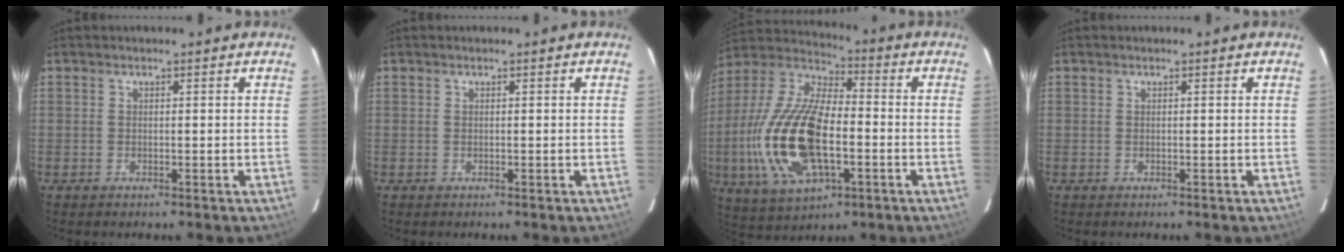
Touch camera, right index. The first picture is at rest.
{"total": 0.0}
{"total": 21.9, "force": [-4.4, 10.0, 19.0], "torque": [-0.408, -0.009, -0.078]}
{"total": 0.0}